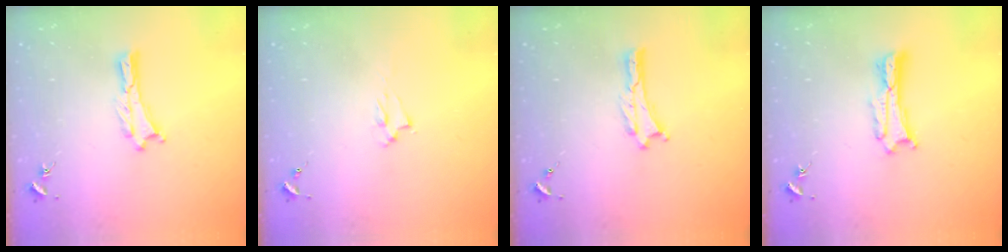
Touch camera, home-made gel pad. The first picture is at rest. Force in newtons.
{"total": 1.4, "press": 1.3, "slide": 0.3}
{"total": 0.0}
{"total": 1.8, "press": 1.8, "slide": 0.3}